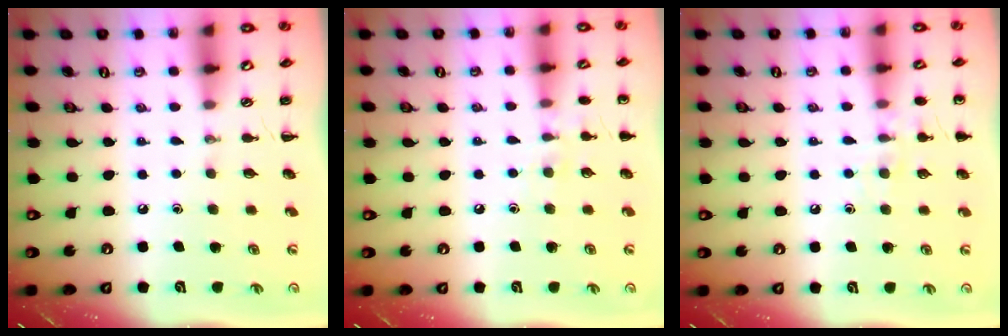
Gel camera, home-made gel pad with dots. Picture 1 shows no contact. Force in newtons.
{"total": 6.7, "press": 6.4, "slide": 2.0}
{"total": 7.7, "press": 7.5, "slide": 1.7}